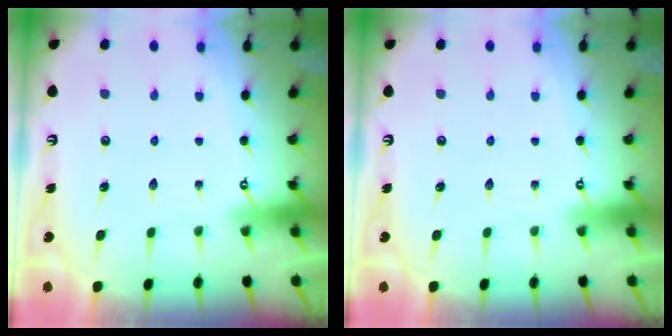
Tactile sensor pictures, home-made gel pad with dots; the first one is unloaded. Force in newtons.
{"total": 0.0}